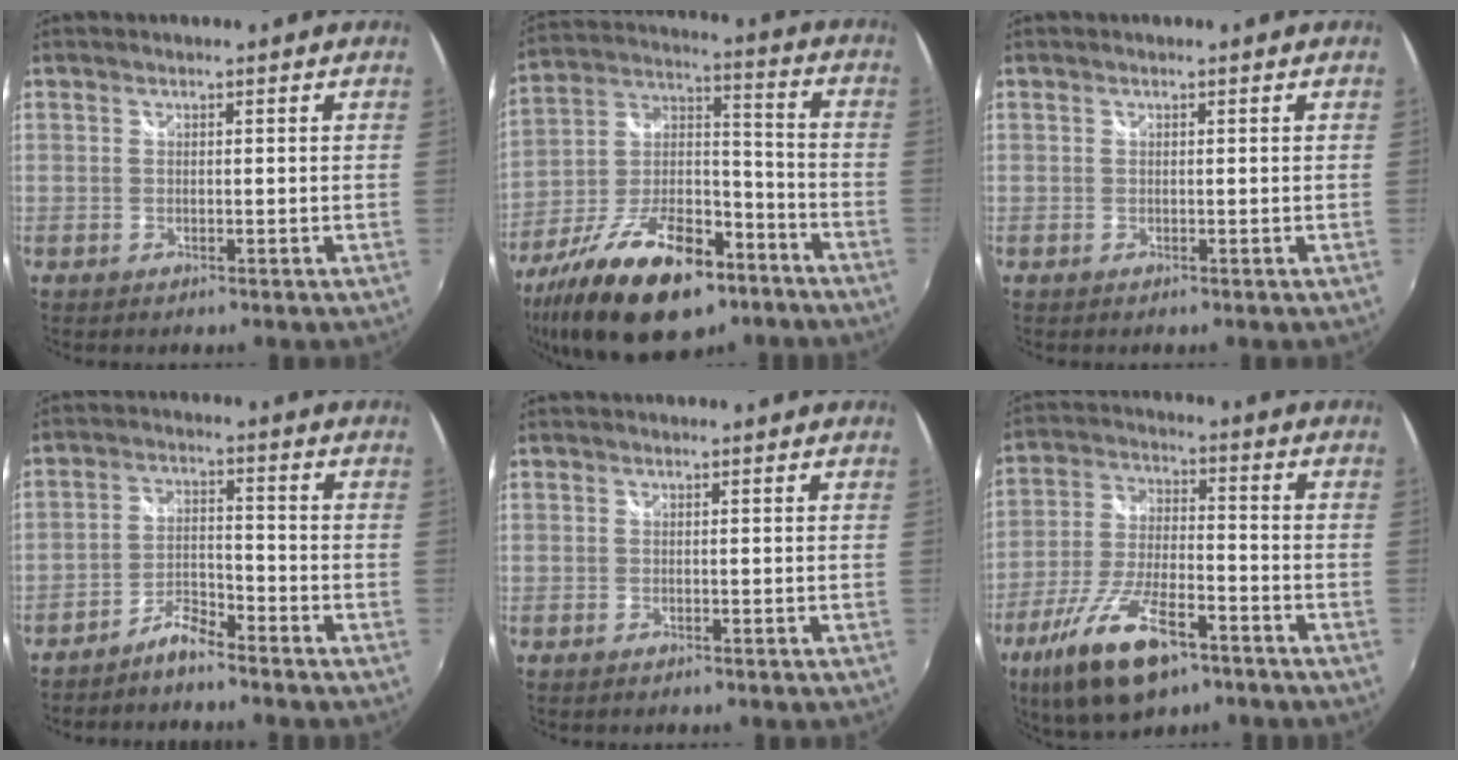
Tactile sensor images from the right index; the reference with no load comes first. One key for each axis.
{"total": 23.9, "fx": -14.4, "fy": 10.9, "fz": 15.6, "tx": -0.297, "ty": -0.016, "tz": -0.234}
{"total": 0.0}
{"total": 4.6, "fx": -4.2, "fy": 0.7, "fz": 1.7, "tx": -0.045, "ty": 0.010, "tz": -0.082}
{"total": 0.0}
{"total": 16.1, "fx": -9.7, "fy": 6.0, "fz": 11.4, "tx": -0.241, "ty": -0.033, "tz": -0.176}